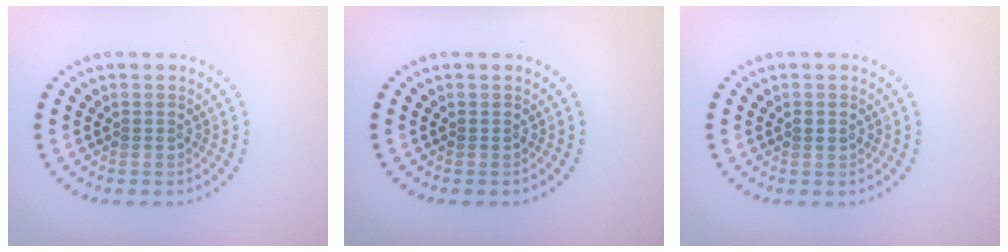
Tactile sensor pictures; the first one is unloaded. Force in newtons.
{"total": 0.0}
{"total": 1.0, "press": 1.0, "slide": 0.2}